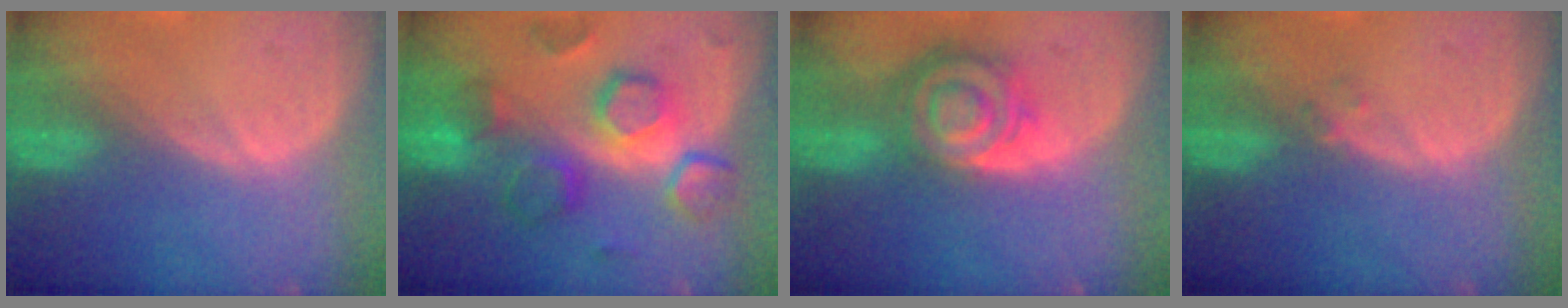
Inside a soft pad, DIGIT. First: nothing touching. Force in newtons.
{"total": 9.1, "press": 9.1, "slide": 0.3}
{"total": 8.4, "press": 7.2, "slide": 4.3}
{"total": 0.9, "press": 0.9, "slide": 0.2}